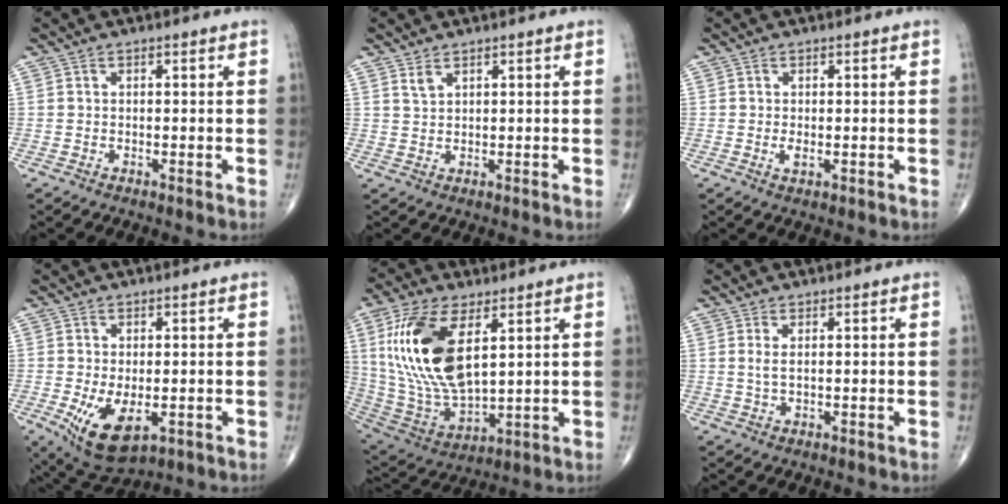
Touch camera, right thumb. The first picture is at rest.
{"total": 1.8, "force": [1.3, 0.6, 0.9], "torque": [-0.017, -0.005, 0.030]}
{"total": 1.4, "force": [-0.1, 0.6, 1.2], "torque": [-0.025, -0.005, -0.001]}
{"total": 9.3, "force": [-2.6, 4.8, 7.5], "torque": [-0.130, -0.016, -0.028]}
{"total": 20.6, "force": [6.1, 9.7, 17.1], "torque": [-0.344, -0.029, 0.123]}
{"total": 1.6, "force": [0.4, 0.4, 1.5], "torque": [-0.038, -0.002, 0.014]}